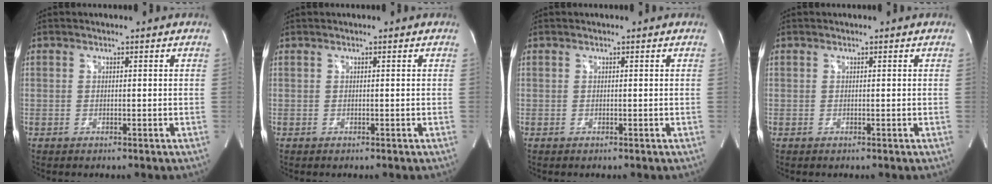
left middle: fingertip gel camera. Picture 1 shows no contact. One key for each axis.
{"total": 0.0}
{"total": 0.0}
{"total": 0.0}